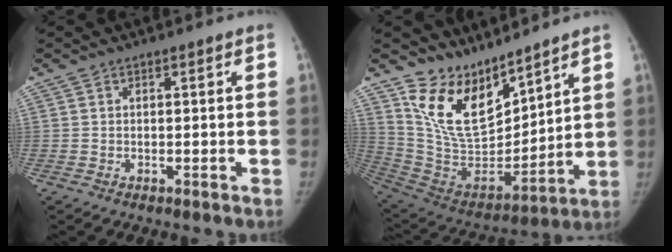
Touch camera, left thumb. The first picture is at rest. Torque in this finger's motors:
{"motor_torque": [1.53, 1.73, 1.02, -1.76, 0.22]}